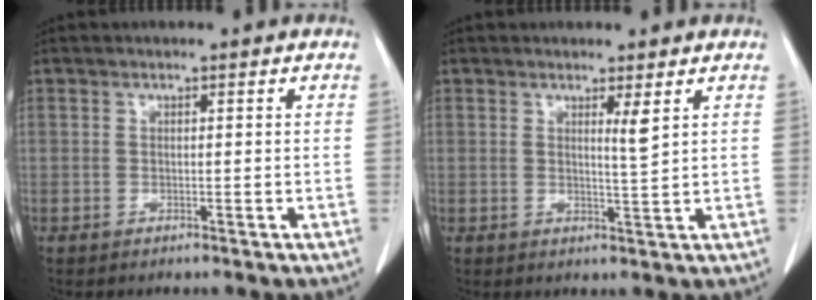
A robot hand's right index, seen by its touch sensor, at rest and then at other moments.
{"total": 2.2, "force": [1.2, -0.3, 1.9], "torque": [-0.034, -0.012, 0.020]}